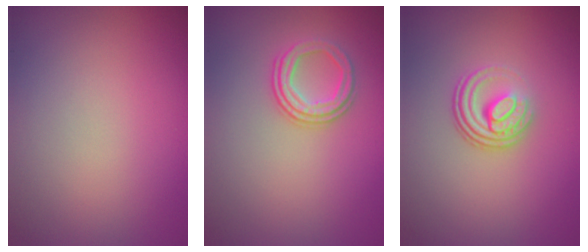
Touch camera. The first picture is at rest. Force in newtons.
{"total": 2.7, "press": 2.3, "slide": 1.4}
{"total": 3.8, "press": 2.6, "slide": 2.8}